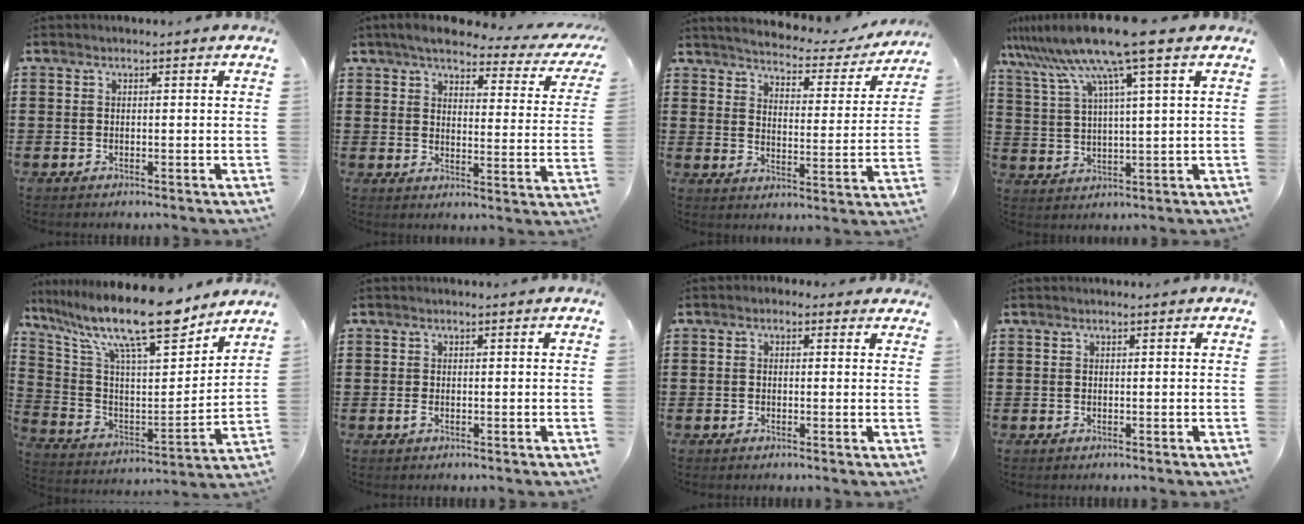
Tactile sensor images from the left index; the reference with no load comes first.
{"total": 4.9, "force": [4.1, 1.0, 2.5], "torque": [-0.061, -0.020, 0.064]}
{"total": 3.3, "force": [3.2, 0.2, 0.9], "torque": [-0.039, -0.029, 0.046]}
{"total": 11.5, "force": [8.1, 0.0, 8.2], "torque": [-0.190, -0.027, 0.136]}
{"total": 15.9, "force": [12.5, 3.2, 9.4], "torque": [-0.201, -0.079, 0.210]}
{"total": 0.8, "force": [-0.1, 0.2, 0.8], "torque": [-0.015, -0.003, -0.001]}
{"total": 1.1, "force": [0.1, 1.0, 0.5], "torque": [-0.013, 0.005, -0.001]}
{"total": 0.0}